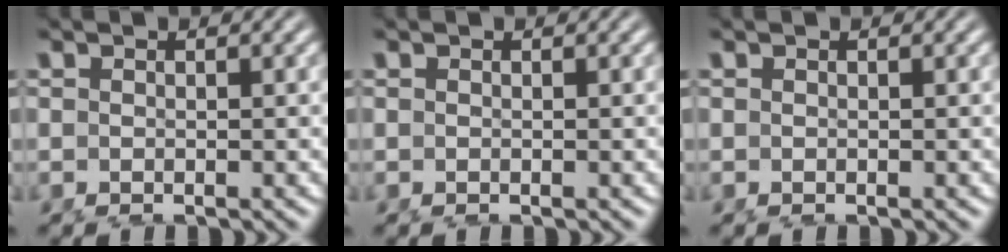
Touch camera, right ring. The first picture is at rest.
{"total": 0.0}
{"total": 0.0}